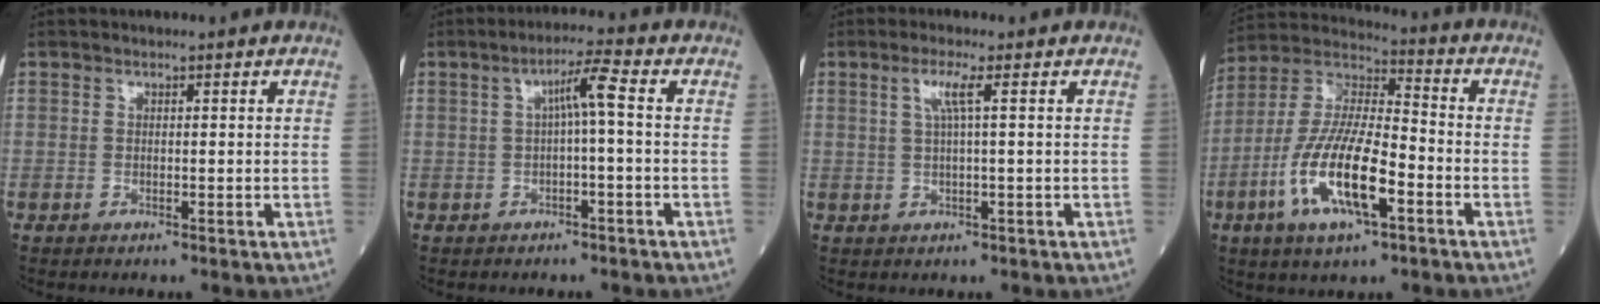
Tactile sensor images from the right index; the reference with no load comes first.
{"total": 4.2, "force": [0.2, 0.0, 4.1], "torque": [-0.070, 0.014, 0.004]}
{"total": 2.9, "force": [0.9, -0.4, 2.7], "torque": [-0.059, 0.005, 0.018]}
{"total": 15.5, "force": [-5.5, 3.9, 14.0], "torque": [-0.289, -0.005, -0.103]}